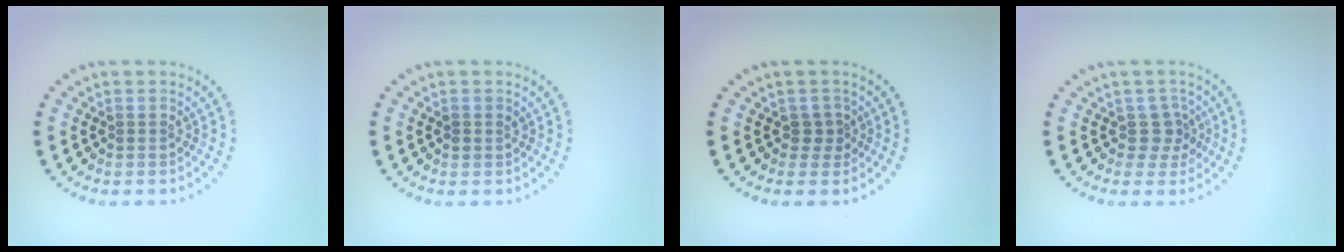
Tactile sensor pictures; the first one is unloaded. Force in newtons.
{"total": 0.7, "press": 0.7, "slide": 0.2}
{"total": 1.4, "press": 1.0, "slide": 1.0}
{"total": 2.0, "press": 1.6, "slide": 1.3}